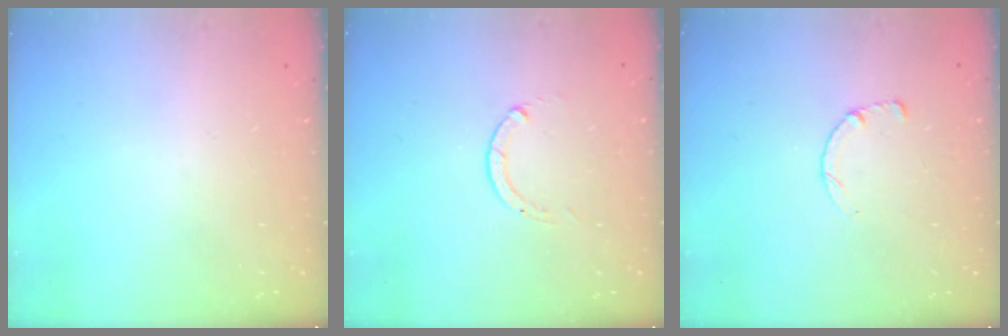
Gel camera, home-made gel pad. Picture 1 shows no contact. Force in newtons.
{"total": 0.0}
{"total": 2.6, "press": 2.5, "slide": 0.3}